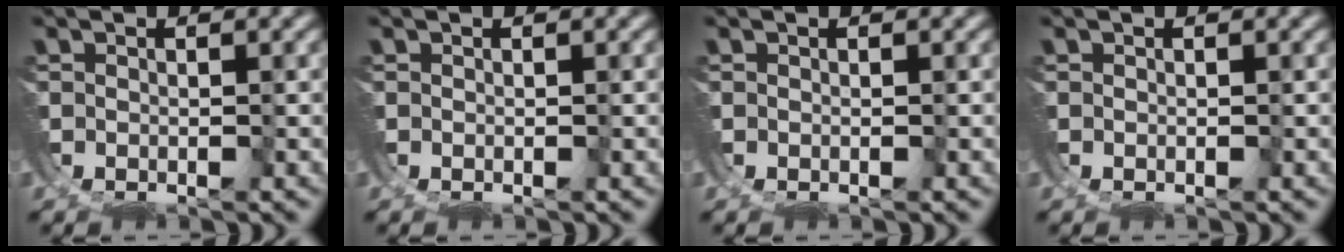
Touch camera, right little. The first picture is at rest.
{"total": 0.0}
{"total": 0.0}
{"total": 0.0}